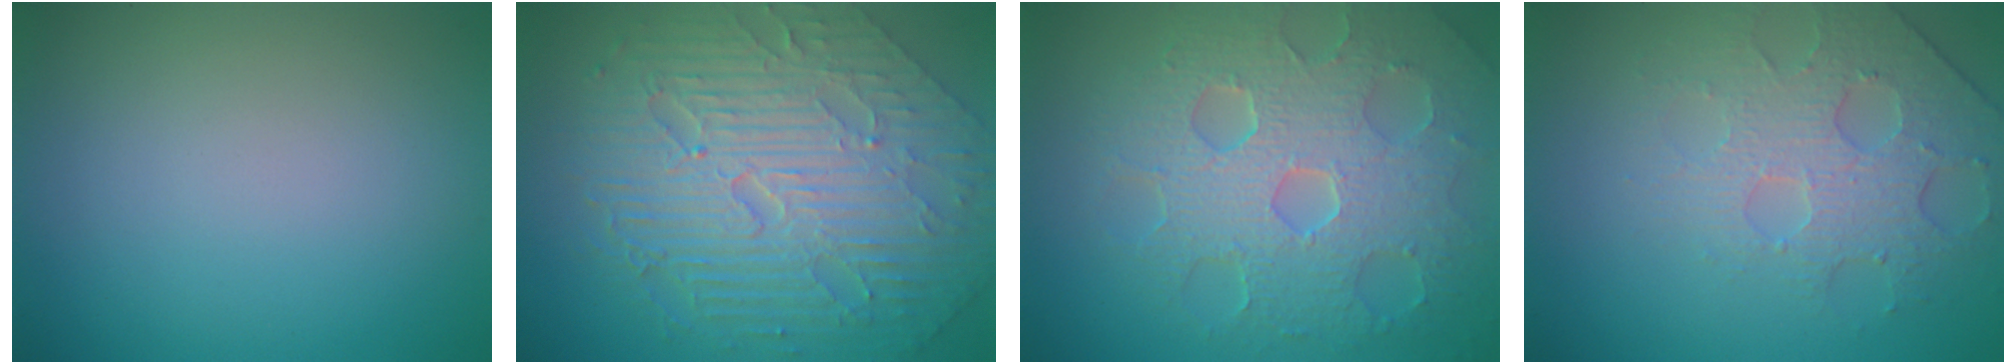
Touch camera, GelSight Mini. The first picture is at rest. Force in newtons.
{"total": 10.8, "press": 7.2, "slide": 8.1}
{"total": 8.6, "press": 6.1, "slide": 6.1}
{"total": 3.8, "press": 3.6, "slide": 1.1}